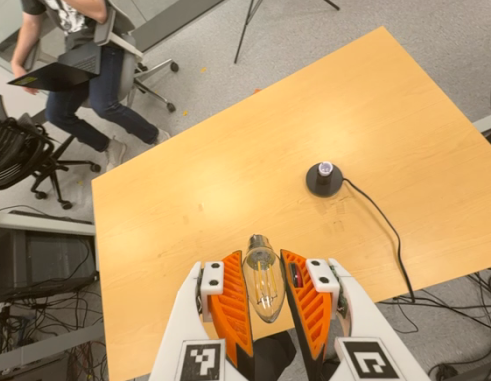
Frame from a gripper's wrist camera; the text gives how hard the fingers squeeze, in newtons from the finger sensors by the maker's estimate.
{"total": 8.1, "left": 7.0, "right": 9.3}